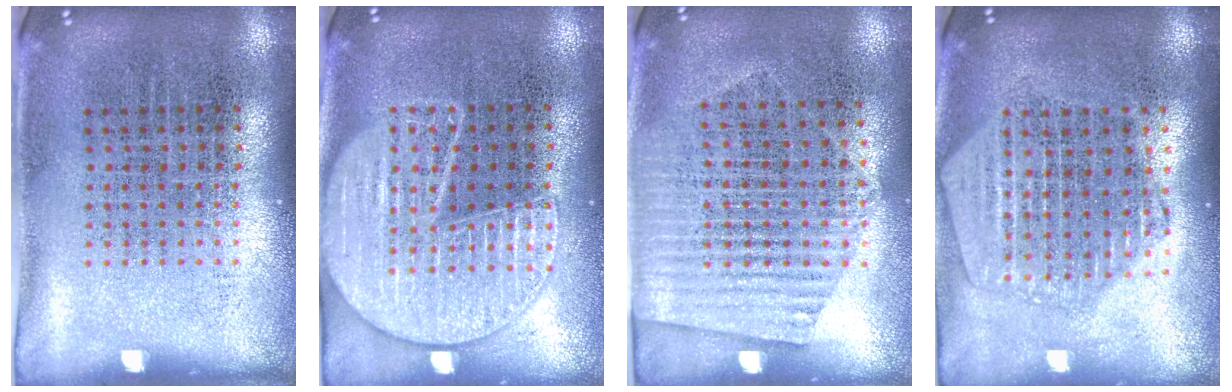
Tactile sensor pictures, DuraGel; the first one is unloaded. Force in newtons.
{"total": 2.0, "press": 2.0, "slide": 0.2}
{"total": 1.5, "press": 1.2, "slide": 0.9}
{"total": 2.0, "press": 1.9, "slide": 0.8}